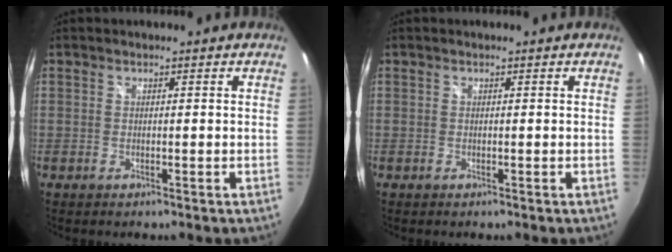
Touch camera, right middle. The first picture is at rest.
{"total": 0.0}